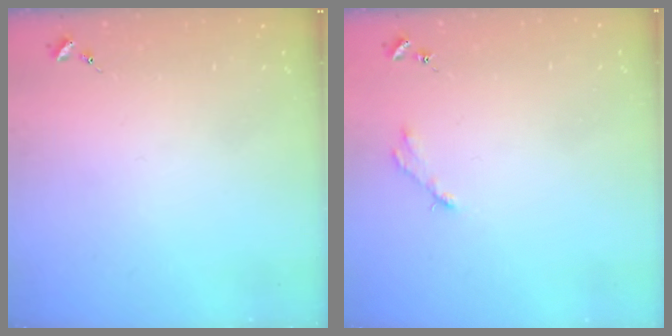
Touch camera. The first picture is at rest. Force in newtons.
{"total": 2.8, "press": 2.8, "slide": 0.4}